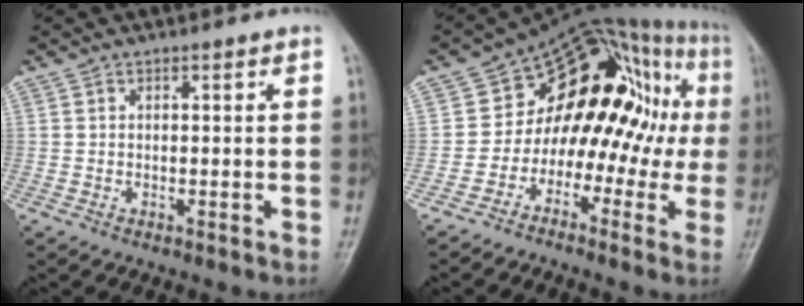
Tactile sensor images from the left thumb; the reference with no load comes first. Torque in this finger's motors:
{"motor_torque": [-0.04, 1.24, 0.06, -0.08, 0.07]}